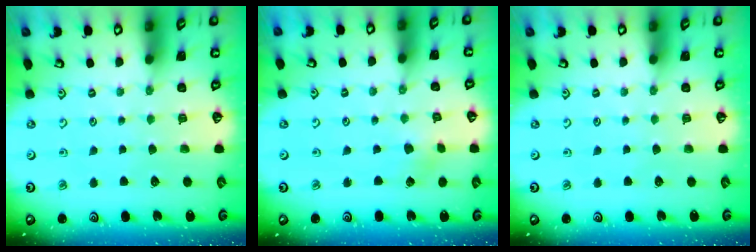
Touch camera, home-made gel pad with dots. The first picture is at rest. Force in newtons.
{"total": 2.4, "press": 2.4, "slide": 0.3}
{"total": 0.0}